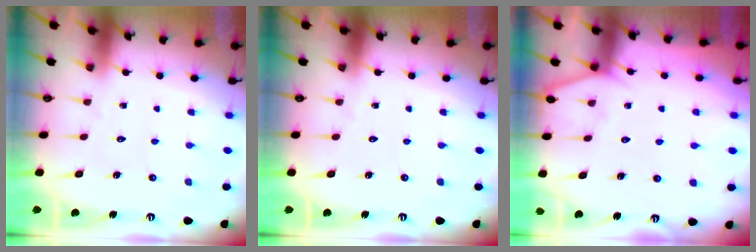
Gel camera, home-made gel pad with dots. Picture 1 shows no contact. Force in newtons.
{"total": 0.0}
{"total": 4.9, "press": 4.9, "slide": 0.6}